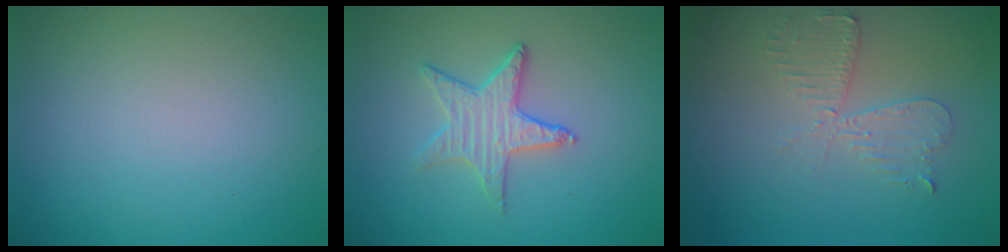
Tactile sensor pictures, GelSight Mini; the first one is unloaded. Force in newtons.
{"total": 3.1, "press": 2.9, "slide": 1.1}
{"total": 2.6, "press": 2.5, "slide": 0.5}